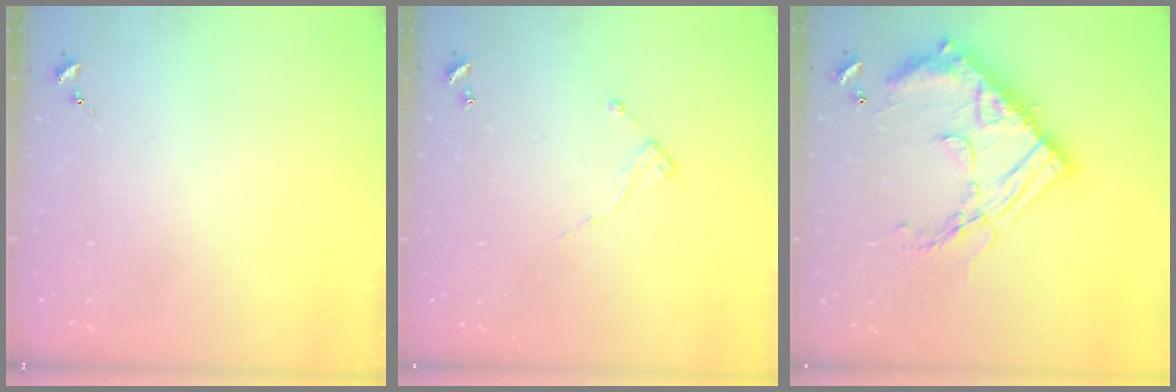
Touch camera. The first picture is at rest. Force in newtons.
{"total": 6.4, "press": 6.4, "slide": 0.4}
{"total": 23.7, "press": 23.6, "slide": 2.2}